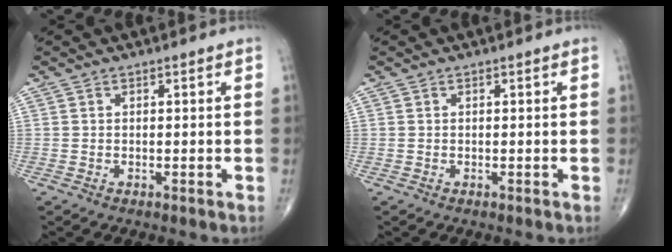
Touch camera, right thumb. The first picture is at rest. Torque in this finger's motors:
{"motor_torque": [0.00, 0.00, 0.00, 0.00, 0.00]}